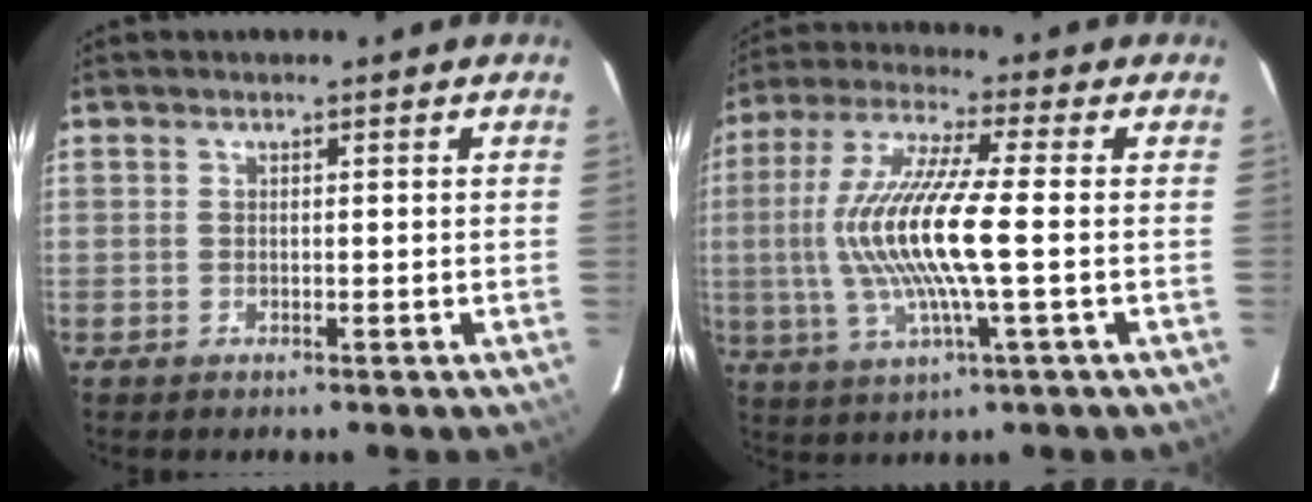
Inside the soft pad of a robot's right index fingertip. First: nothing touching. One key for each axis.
{"total": 15.3, "fx": -1.0, "fy": 1.6, "fz": 15.2, "tx": -0.298, "ty": -0.002, "tz": -0.019}